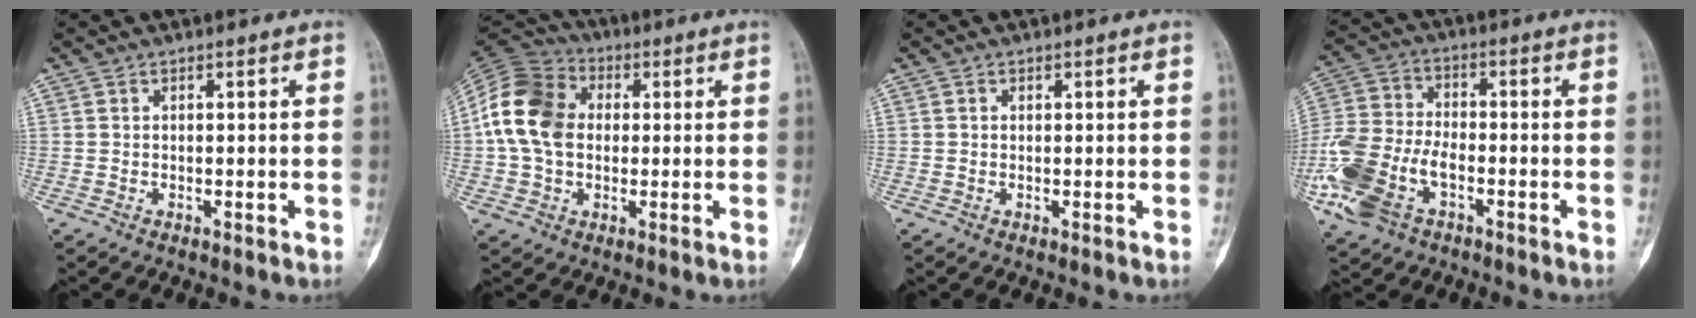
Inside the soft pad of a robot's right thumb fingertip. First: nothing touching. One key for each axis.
{"total": 14.2, "fx": 1.0, "fy": 10.9, "fz": 9.0, "tx": -0.159, "ty": 0.028, "tz": 0.011}
{"total": 0.0}
{"total": 15.5, "fx": -6.1, "fy": 9.2, "fz": 10.9, "tx": -0.245, "ty": 0.019, "tz": -0.118}